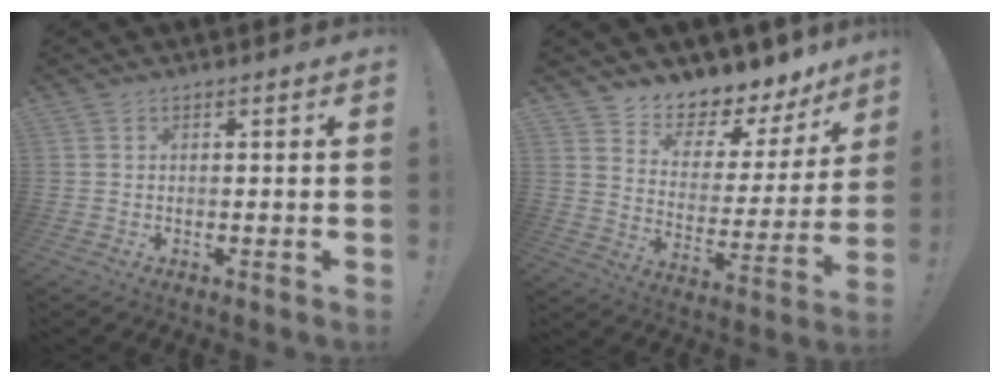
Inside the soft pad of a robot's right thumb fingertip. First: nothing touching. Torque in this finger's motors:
{"motor_torque": [-0.46, 2.34, -0.18, 0.70, -0.01]}